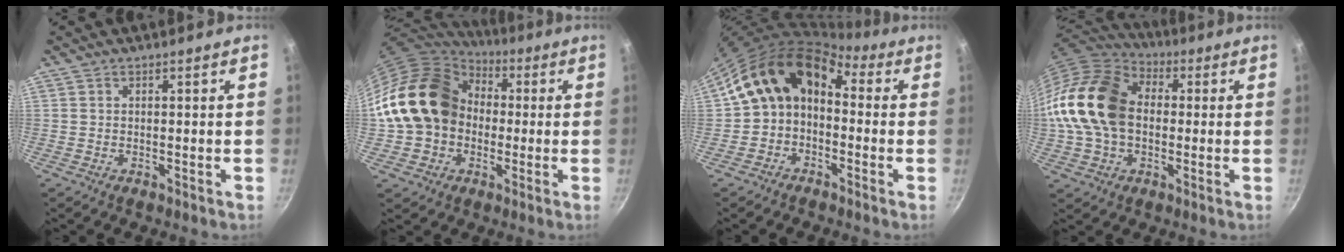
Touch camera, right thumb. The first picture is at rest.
{"total": 19.4, "force": [1.2, 15.8, 11.3], "torque": [-0.189, 0.046, 0.021]}
{"total": 12.7, "force": [0.1, 9.5, 8.4], "torque": [-0.121, 0.049, -0.018]}
{"total": 20.2, "force": [0.5, 14.5, 14.1], "torque": [-0.262, 0.038, -0.002]}